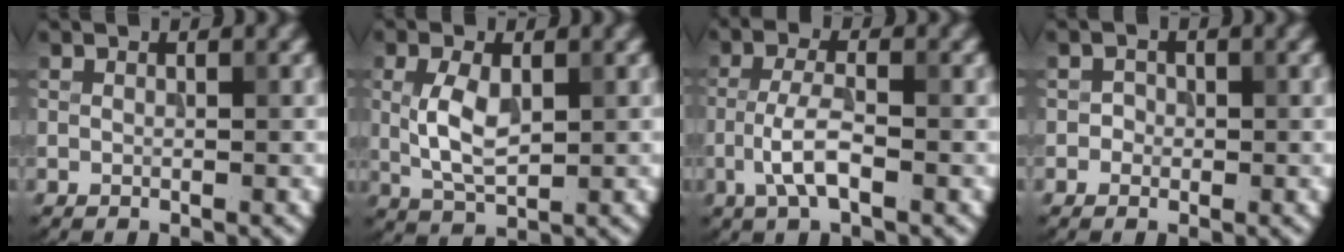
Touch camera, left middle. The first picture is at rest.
{"total": 4.0, "force": [0.4, 2.1, 3.4], "torque": [-0.080, 0.001, 0.011]}
{"total": 3.5, "force": [-1.4, 1.0, 3.1], "torque": [-0.067, 0.005, -0.034]}
{"total": 0.9, "force": [-0.2, 0.9, 0.1], "torque": [0.005, -0.001, -0.005]}